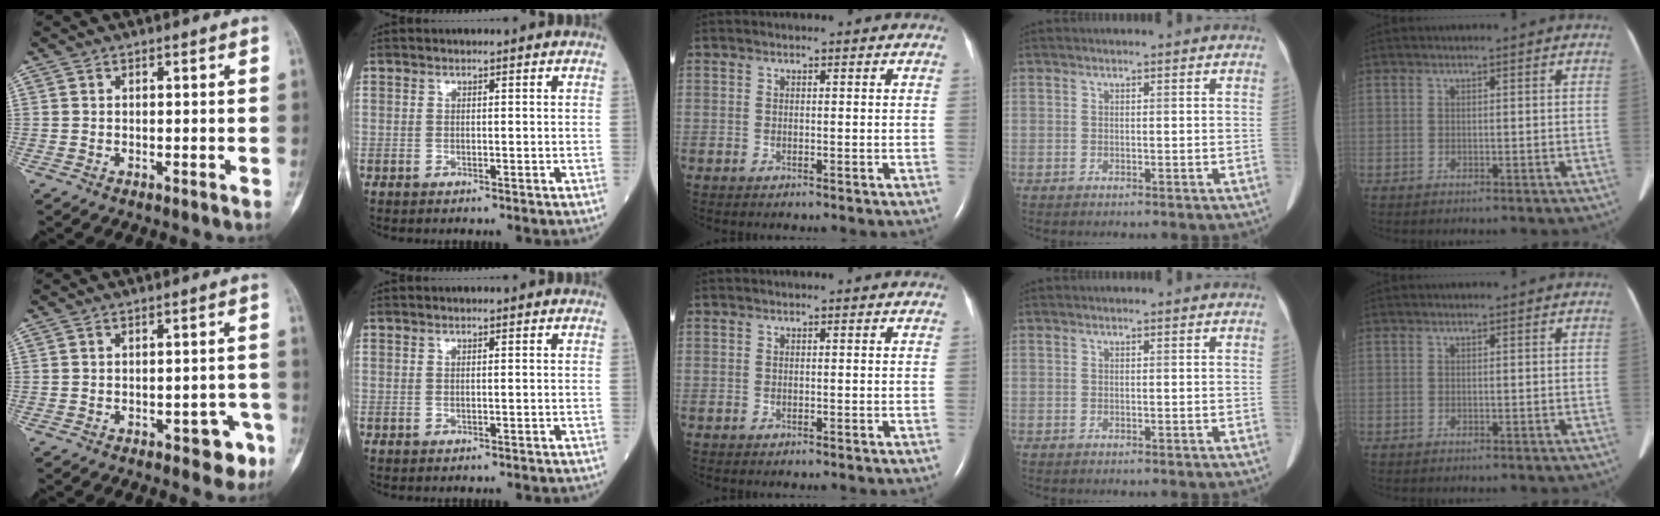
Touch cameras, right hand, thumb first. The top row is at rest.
{"thumb": {"total": 5.4, "force": [-2.8, 2.6, 3.8], "torque": [-0.024, 0.020, -0.030]}}